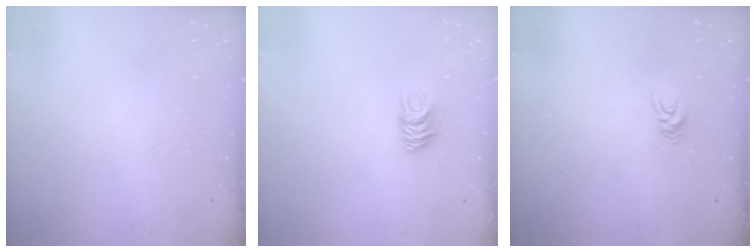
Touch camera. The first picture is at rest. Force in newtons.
{"total": 6.2, "press": 6.2, "slide": 0.5}
{"total": 5.2, "press": 5.2, "slide": 0.3}